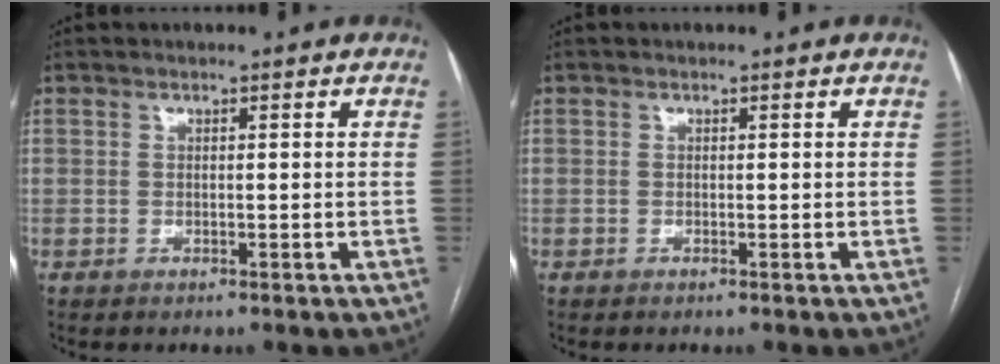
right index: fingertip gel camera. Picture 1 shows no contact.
{"total": 0.0}